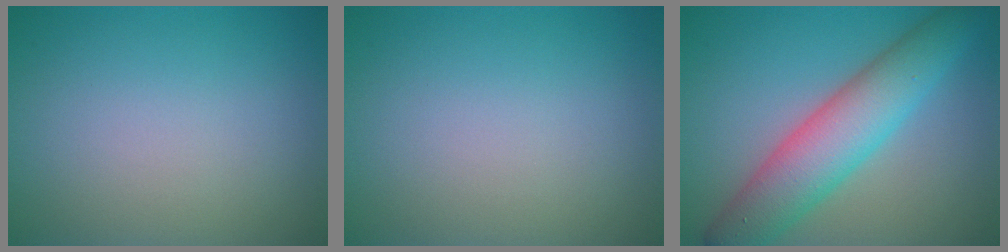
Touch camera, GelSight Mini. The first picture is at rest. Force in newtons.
{"total": 0.0}
{"total": 7.1, "press": 7.1, "slide": 0.4}